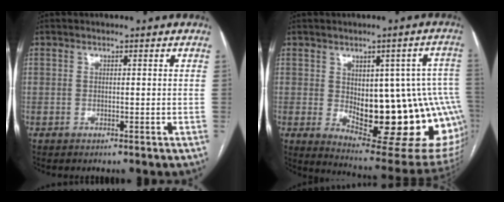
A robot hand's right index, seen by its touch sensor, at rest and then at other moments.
{"total": 21.9, "force": [-1.7, 7.2, 20.6], "torque": [-0.206, 0.006, 0.004]}